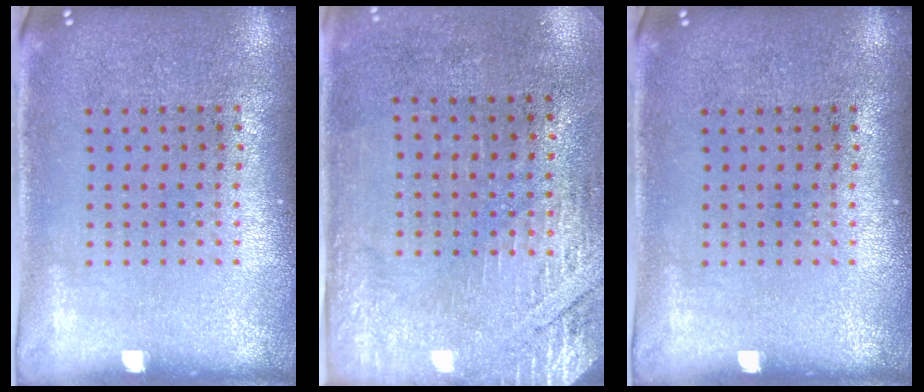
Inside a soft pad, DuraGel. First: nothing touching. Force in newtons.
{"total": 2.7, "press": 2.3, "slide": 1.4}
{"total": 0.0}